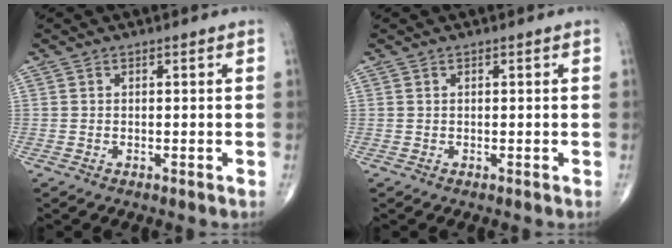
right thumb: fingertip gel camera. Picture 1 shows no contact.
{"total": 0.0}